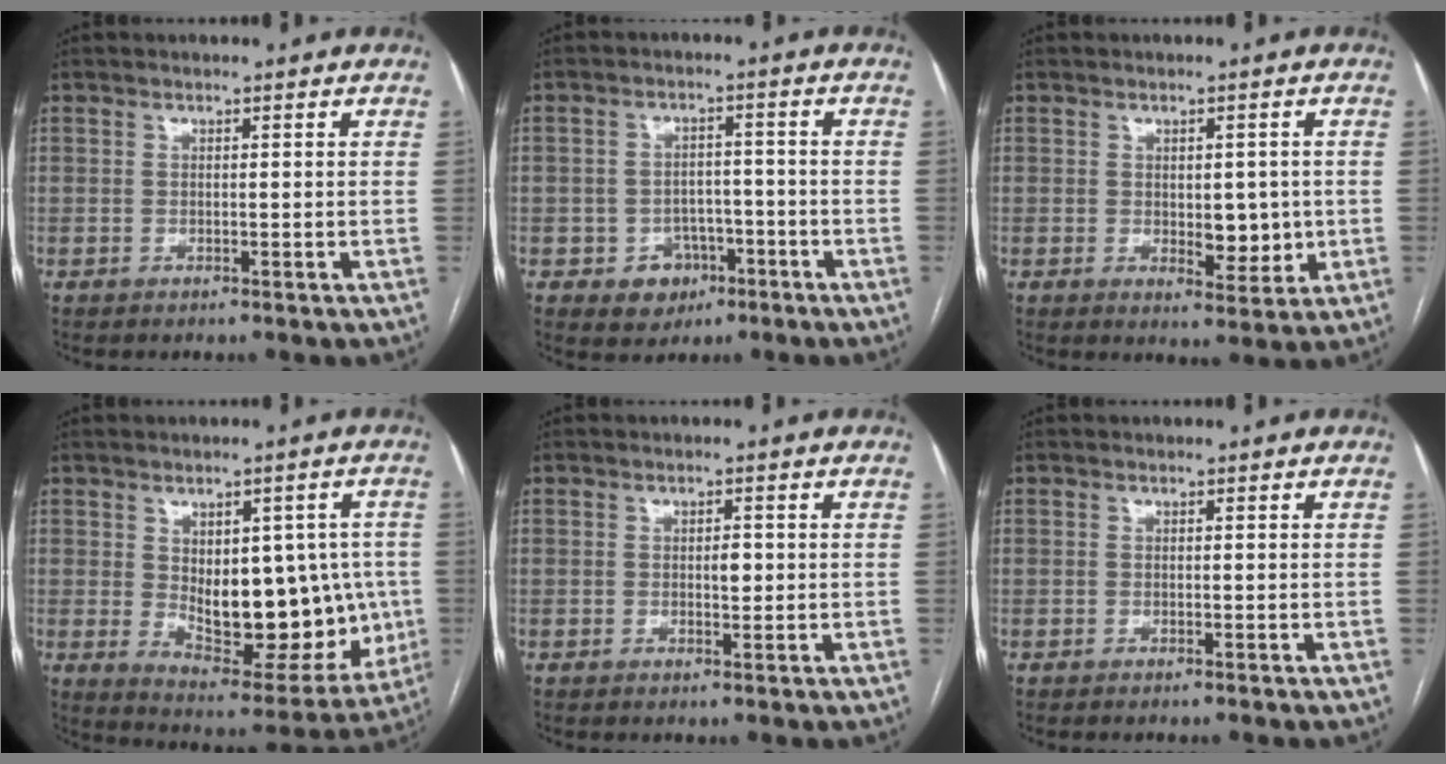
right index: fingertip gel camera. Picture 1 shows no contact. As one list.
[{"total": 5.6, "force": [-2.6, 4.7, 1.6], "torque": [-0.013, 0.011, -0.028]}, {"total": 5.4, "force": [-0.2, 2.7, 4.6], "torque": [-0.058, -0.006, 0.007]}, {"total": 17.3, "force": [-0.3, 8.5, 15.1], "torque": [-0.212, -0.001, 0.023]}, {"total": 1.8, "force": [0.1, 0.8, 1.6], "torque": [-0.024, 0.001, 0.002]}, {"total": 0.0}]